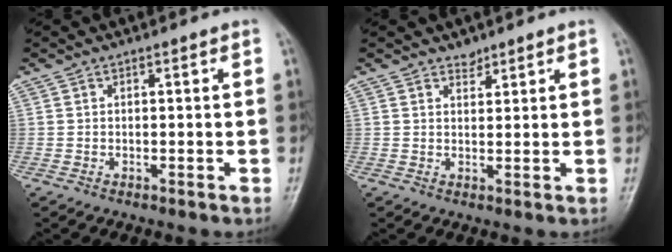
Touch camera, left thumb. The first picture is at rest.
{"total": 1.8, "force": [1.6, 0.9, 0.3], "torque": [0.007, -0.012, 0.023]}